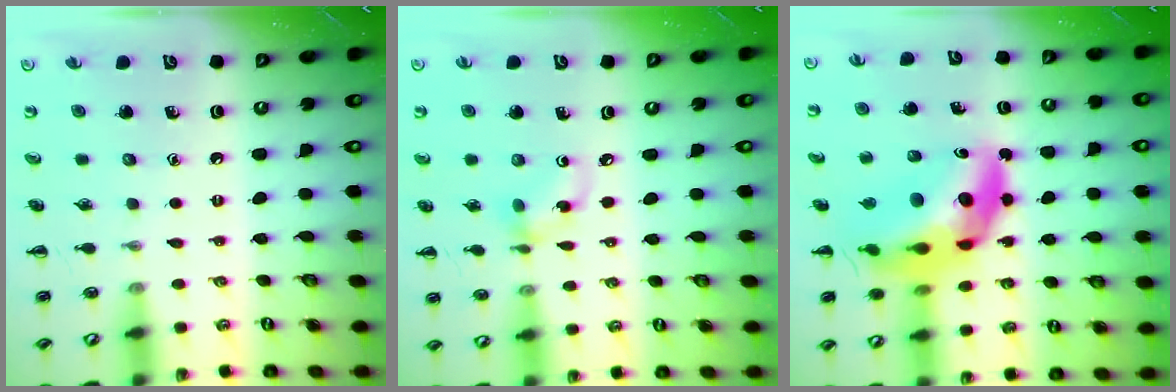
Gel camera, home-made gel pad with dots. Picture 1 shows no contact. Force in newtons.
{"total": 6.4, "press": 6.4, "slide": 1.0}
{"total": 15.2, "press": 14.6, "slide": 4.3}